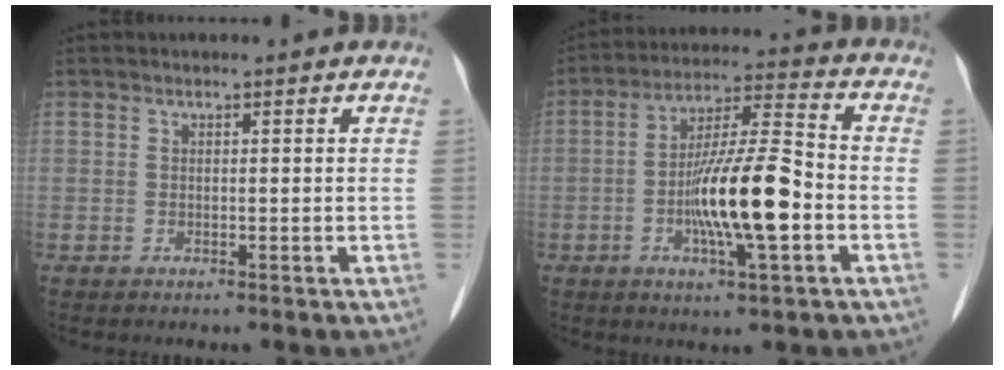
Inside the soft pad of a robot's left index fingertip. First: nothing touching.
{"total": 12.6, "force": [-3.1, 1.8, 12.1], "torque": [-0.227, 0.003, -0.056]}